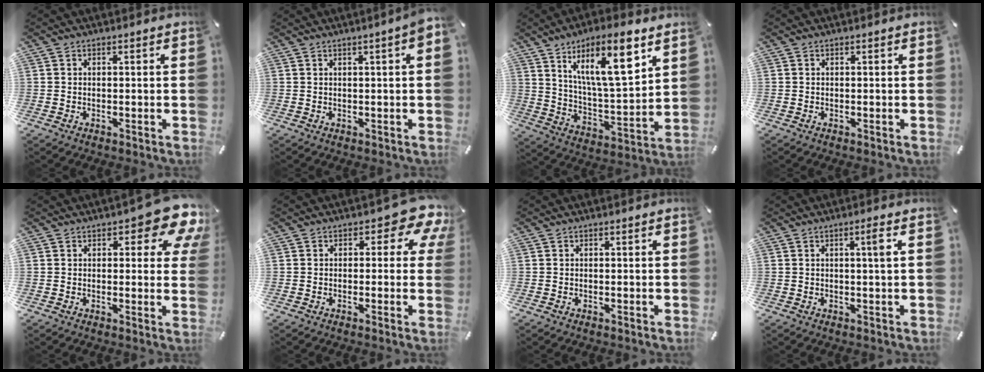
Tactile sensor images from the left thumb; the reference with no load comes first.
{"total": 3.2, "force": [0.7, 0.2, 3.1], "torque": [-0.056, -0.002, 0.012]}
{"total": 16.9, "force": [9.5, 5.7, 12.8], "torque": [-0.214, -0.037, 0.154]}
{"total": 0.0}
{"total": 10.3, "force": [5.9, 4.5, 7.3], "torque": [-0.079, -0.036, 0.096]}
{"total": 8.1, "force": [3.7, 4.1, 5.9], "torque": [-0.071, -0.018, 0.059]}
{"total": 0.0}
{"total": 3.2, "force": [0.8, -0.2, 3.1], "torque": [-0.052, -0.005, 0.007]}